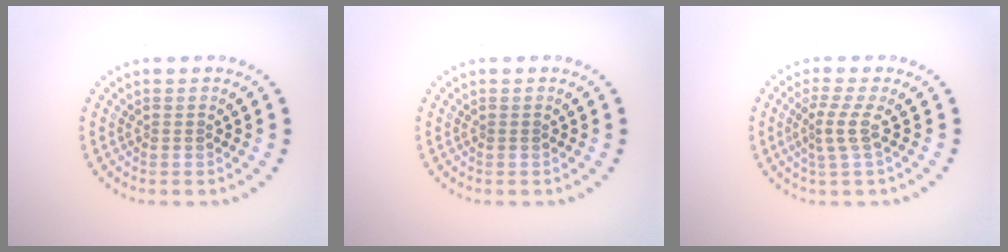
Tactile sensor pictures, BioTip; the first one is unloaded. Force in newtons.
{"total": 0.0}
{"total": 2.2, "press": 1.5, "slide": 1.7}